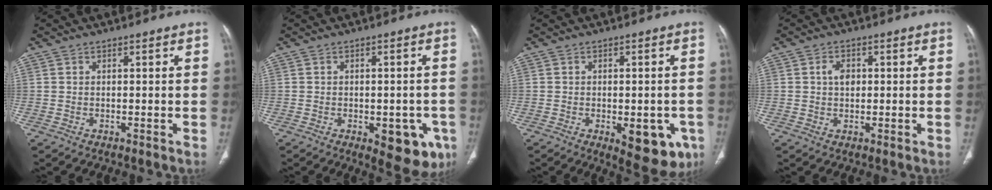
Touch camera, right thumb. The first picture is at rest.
{"total": 10.0, "force": [-3.8, 4.9, 7.8], "torque": [-0.062, 0.005, -0.037]}
{"total": 10.8, "force": [-3.8, 5.1, 8.7], "torque": [-0.079, 0.003, -0.035]}
{"total": 3.3, "force": [0.5, 2.3, 2.3], "torque": [-0.031, 0.001, 0.007]}